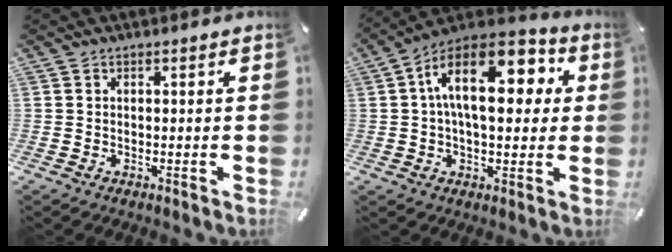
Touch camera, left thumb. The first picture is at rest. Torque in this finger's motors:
{"motor_torque": [1.65, 3.35, 2.30, -0.47, 0.75]}